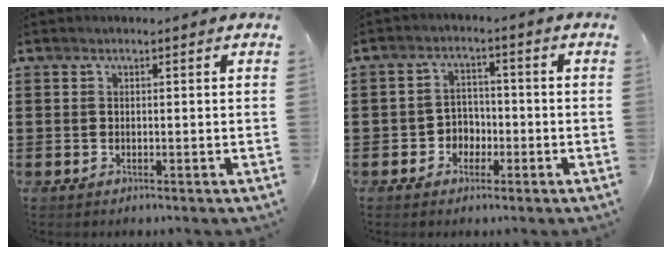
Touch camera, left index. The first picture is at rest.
{"total": 3.3, "force": [-1.8, 2.6, 1.0], "torque": [-0.029, 0.007, -0.040]}